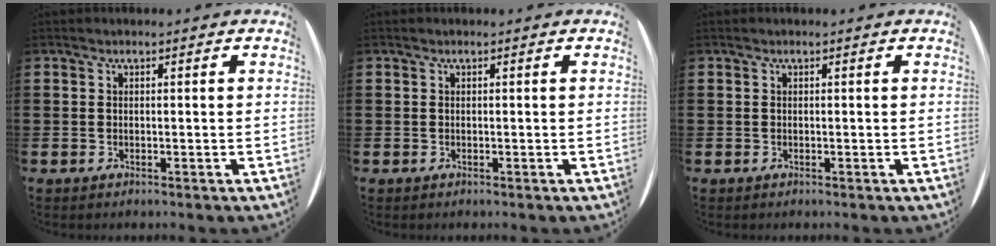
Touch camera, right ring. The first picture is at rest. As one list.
[{"total": 0.0}, {"total": 0.0}]